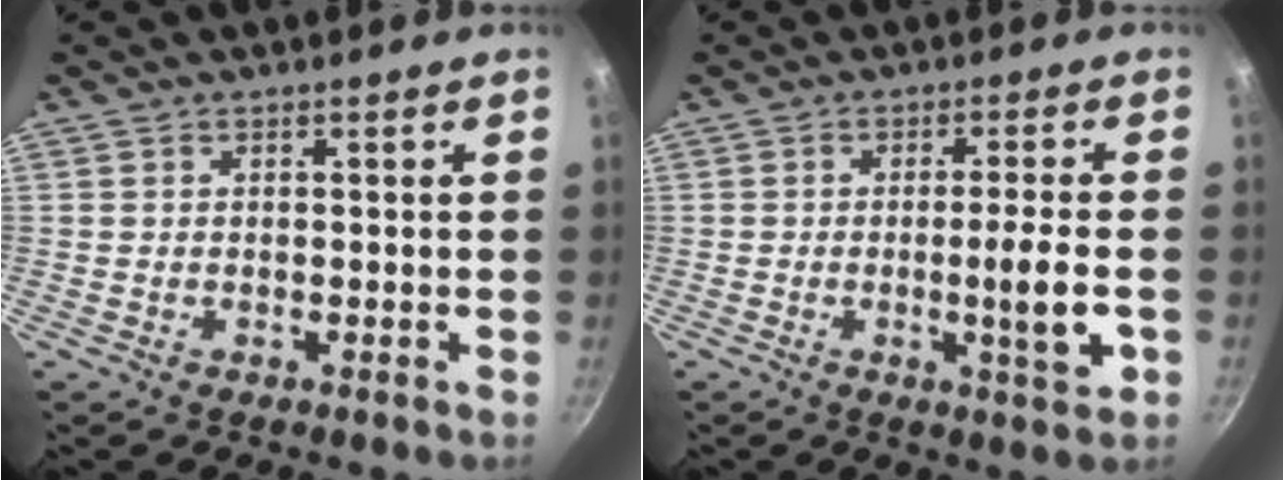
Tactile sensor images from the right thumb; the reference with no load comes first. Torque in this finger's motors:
{"motor_torque": [2.48, 2.53, 2.23, -0.55, 0.91]}